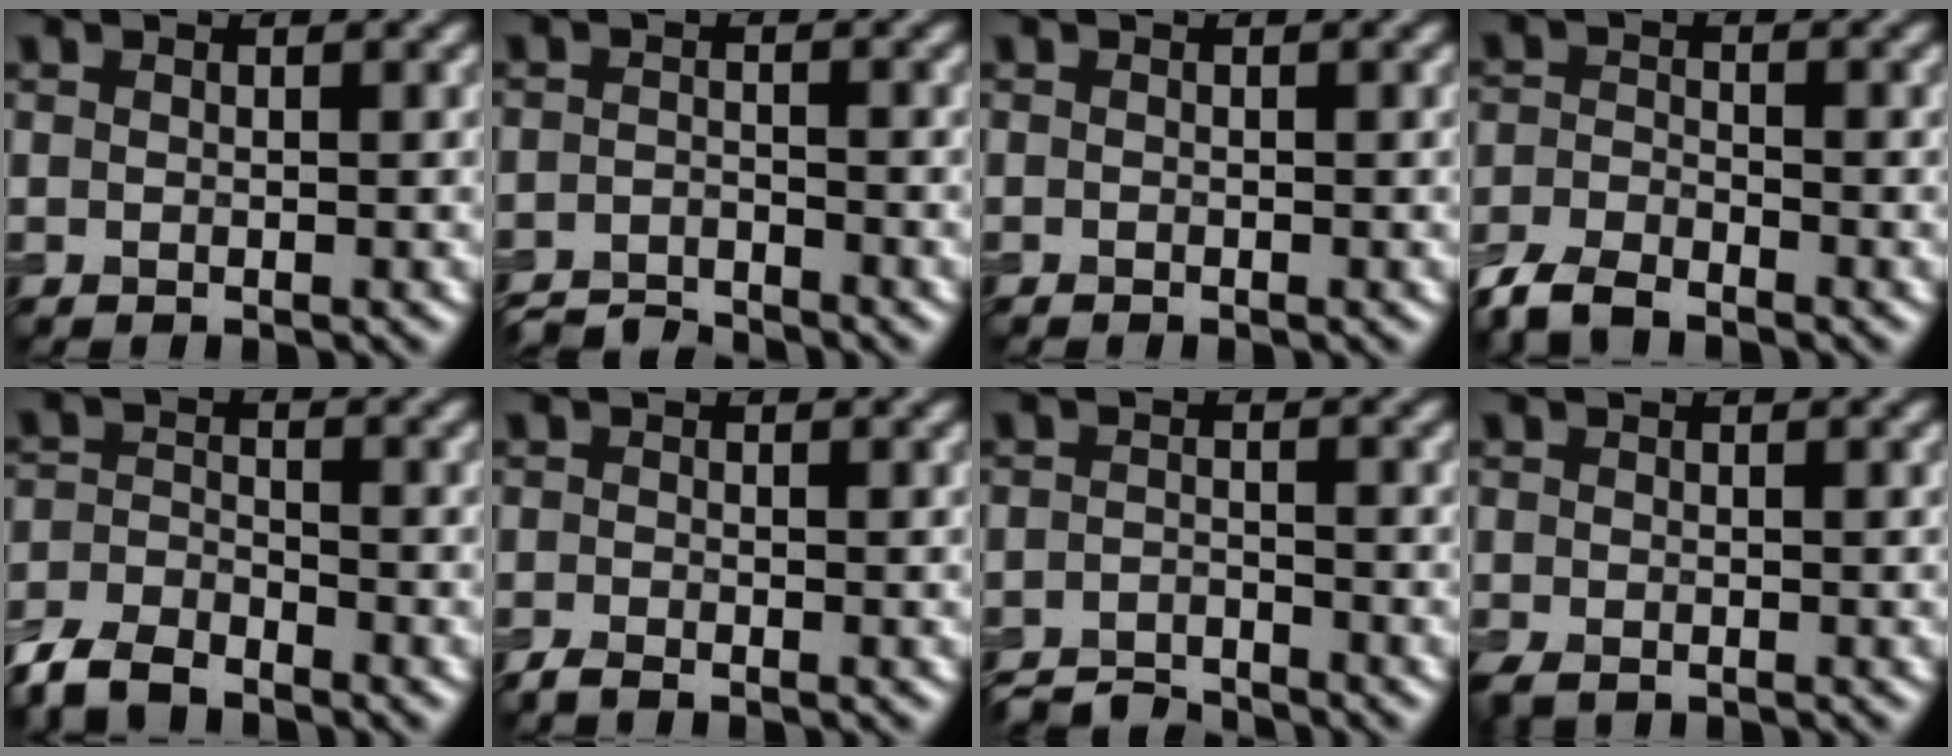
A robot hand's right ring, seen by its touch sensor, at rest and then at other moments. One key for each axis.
{"total": 3.2, "fx": -3.1, "fy": 0.4, "fz": 0.6, "tx": -0.010, "ty": -0.004, "tz": -0.063}
{"total": 0.0}
{"total": 4.3, "fx": -3.6, "fy": 1.5, "fz": 1.9, "tx": -0.039, "ty": -0.009, "tz": -0.081}
{"total": 5.2, "fx": -4.2, "fy": 1.9, "fz": 2.2, "tx": -0.045, "ty": -0.006, "tz": -0.092}
{"total": 1.2, "fx": -1.0, "fy": 0.2, "fz": 0.6, "tx": -0.013, "ty": -0.005, "tz": -0.025}
{"total": 3.6, "fx": -3.5, "fy": 0.6, "fz": 0.8, "tx": -0.013, "ty": -0.005, "tz": -0.068}
{"total": 2.2, "fx": -1.7, "fy": 1.0, "fz": 1.0, "tx": -0.024, "ty": -0.012, "tz": -0.035}